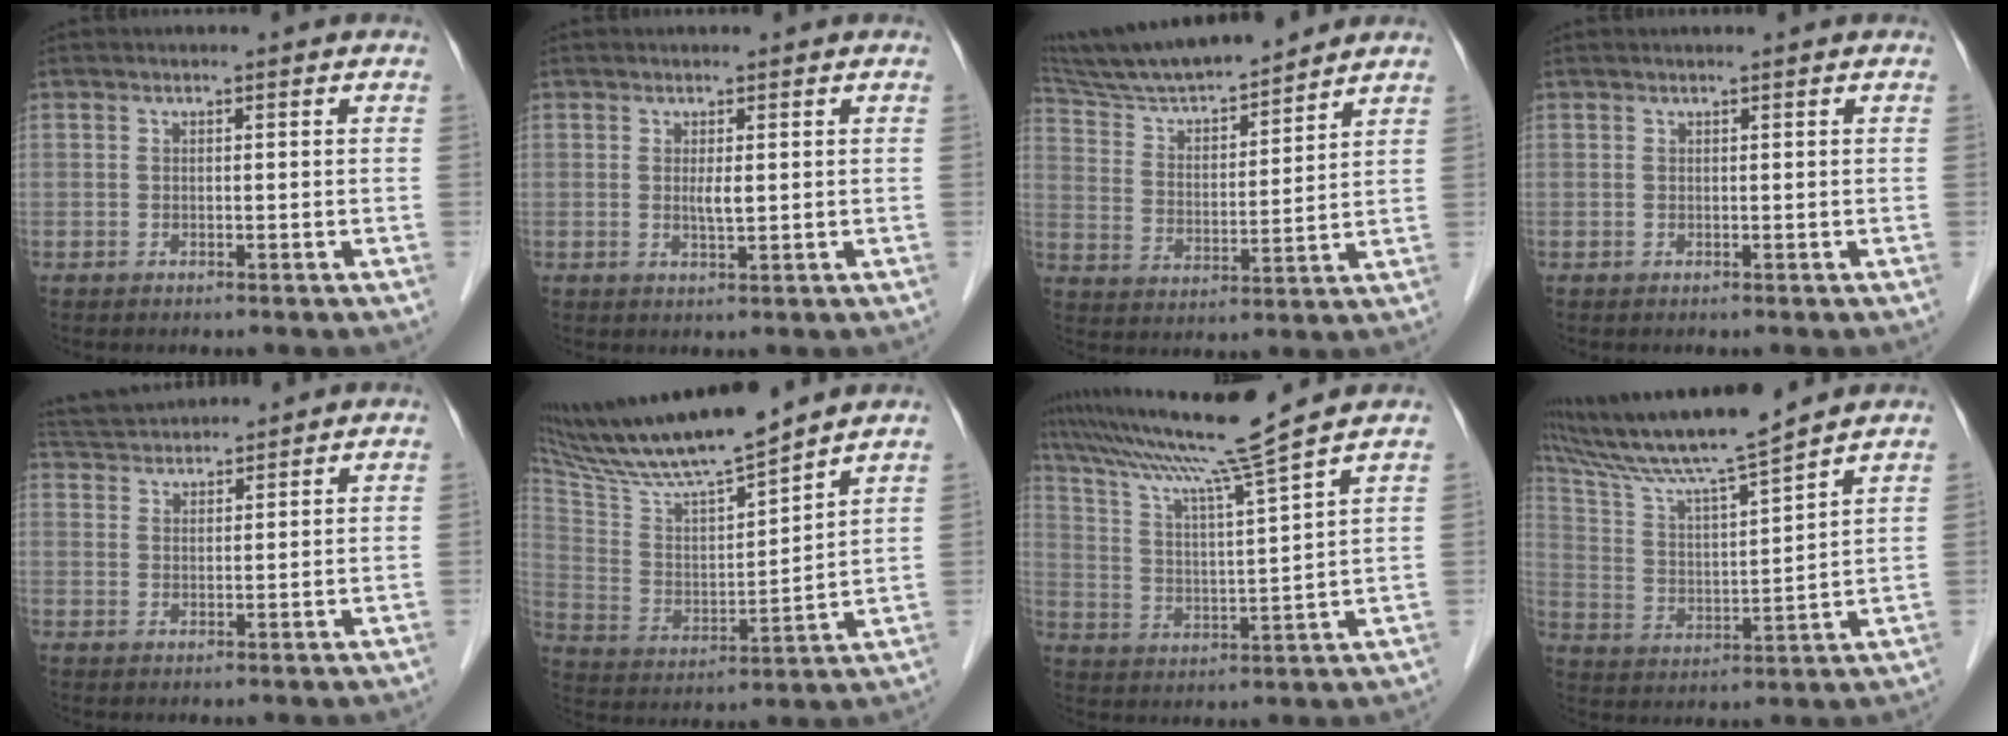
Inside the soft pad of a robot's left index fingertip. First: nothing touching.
{"total": 1.6, "force": [0.4, 0.2, 1.5], "torque": [-0.032, -0.003, 0.009]}
{"total": 15.7, "force": [14.3, 1.6, 6.4], "torque": [-0.117, 0.011, 0.251]}
{"total": 0.8, "force": [0.7, -0.1, 0.3], "torque": [-0.007, 0.010, 0.015]}
{"total": 7.3, "force": [7.1, 0.7, 1.5], "torque": [-0.035, 0.037, 0.124]}
{"total": 18.0, "force": [15.9, 0.4, 8.4], "torque": [-0.158, 0.005, 0.288]}
{"total": 13.2, "force": [11.0, -3.2, 6.5], "torque": [-0.119, -0.011, 0.193]}
{"total": 14.6, "force": [12.6, -1.0, 7.4], "torque": [-0.144, 0.012, 0.226]}